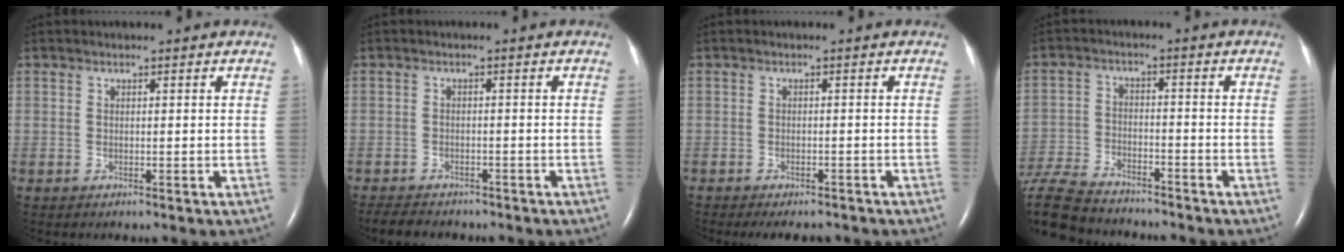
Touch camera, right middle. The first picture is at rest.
{"total": 5.8, "force": [-5.1, 1.9, 2.0], "torque": [-0.037, -0.009, -0.072]}
{"total": 6.3, "force": [-5.4, 2.1, 2.4], "torque": [-0.029, -0.006, -0.065]}
{"total": 17.0, "force": [-14.7, 5.1, 7.0], "torque": [-0.201, -0.019, -0.243]}